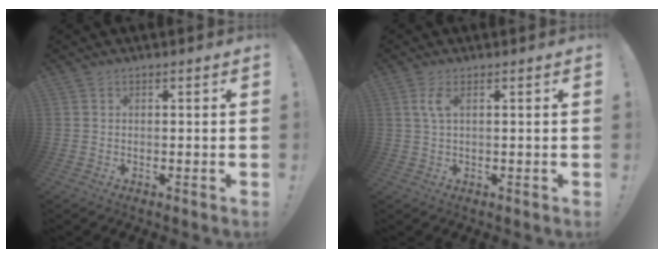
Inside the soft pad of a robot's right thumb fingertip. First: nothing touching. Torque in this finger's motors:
{"motor_torque": [0.65, 0.62, 0.58, -0.18, 0.01]}